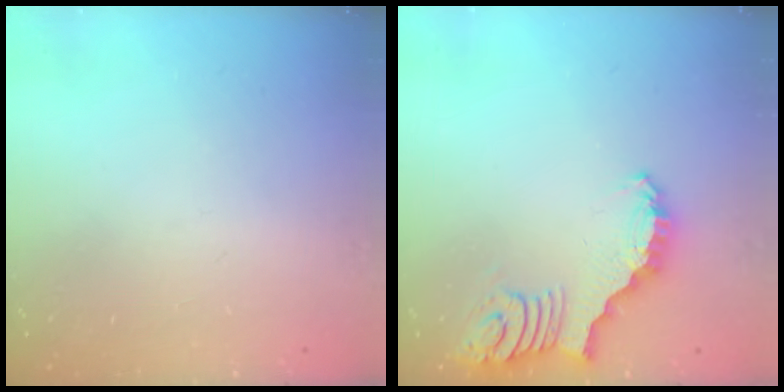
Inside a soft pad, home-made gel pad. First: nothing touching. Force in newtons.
{"total": 2.6, "press": 2.5, "slide": 0.5}